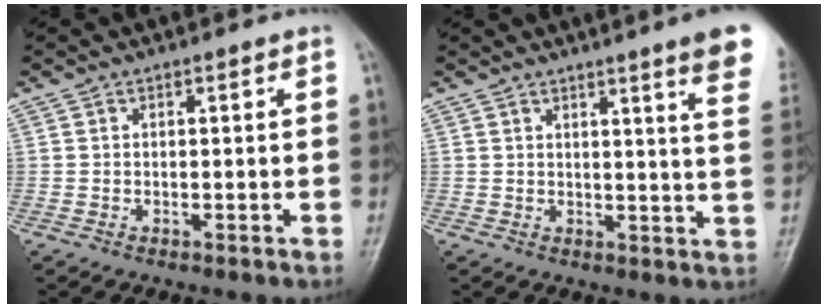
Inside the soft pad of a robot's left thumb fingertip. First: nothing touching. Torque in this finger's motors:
{"motor_torque": [0.60, 0.42, 1.50, -1.27, 0.11]}